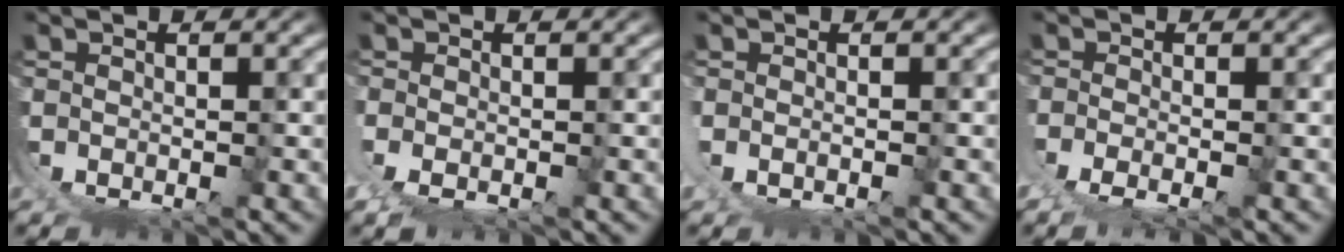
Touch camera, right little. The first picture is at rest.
{"total": 1.2, "force": [0.1, -0.3, 1.1], "torque": [-0.019, -0.004, 0.010]}
{"total": 1.4, "force": [0.9, -0.9, 0.3], "torque": [-0.004, 0.013, 0.014]}
{"total": 2.0, "force": [-0.3, -1.6, 1.1], "torque": [-0.016, -0.001, 0.000]}